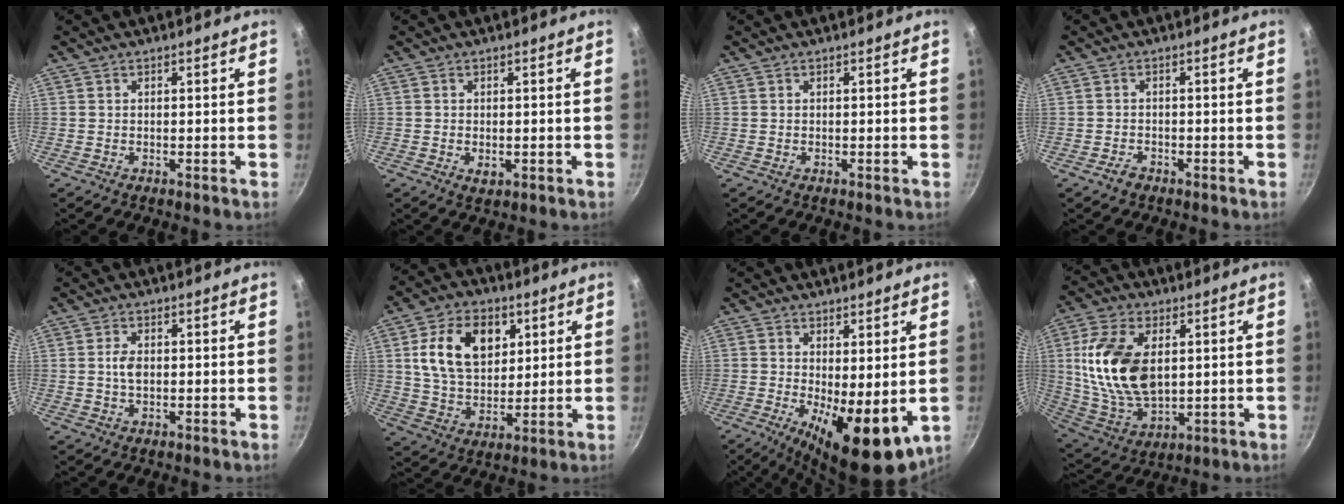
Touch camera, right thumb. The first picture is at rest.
{"total": 2.1, "force": [-0.5, 1.3, 1.6], "torque": [-0.025, -0.005, -0.004]}
{"total": 0.0}
{"total": 2.0, "force": [-1.5, 1.1, 0.8], "torque": [-0.012, 0.012, -0.024]}
{"total": 3.1, "force": [0.1, 1.9, 2.4], "torque": [-0.041, 0.005, -0.001]}
{"total": 15.3, "force": [4.7, 10.3, 10.2], "torque": [-0.150, -0.008, 0.080]}
{"total": 12.6, "force": [-1.3, 4.8, 11.6], "torque": [-0.152, -0.015, -0.007]}
{"total": 18.3, "force": [3.2, 10.8, 14.4], "torque": [-0.265, -0.014, 0.071]}